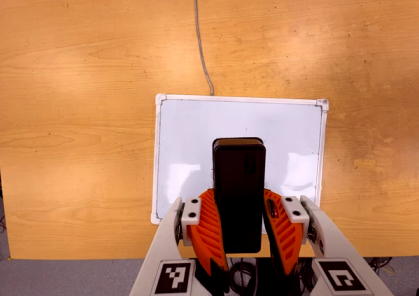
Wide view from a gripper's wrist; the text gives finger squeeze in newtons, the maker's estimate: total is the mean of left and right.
{"total": 8.4, "left": 6.7, "right": 10.1}